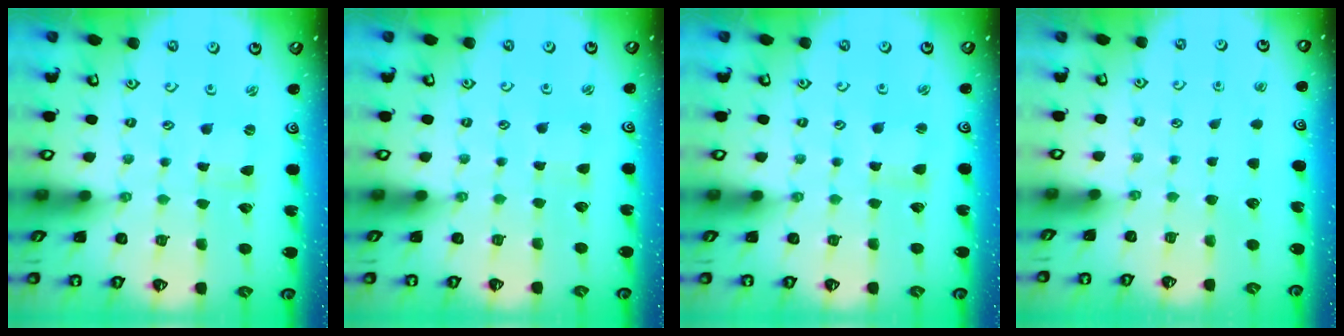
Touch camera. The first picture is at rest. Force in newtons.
{"total": 1.9, "press": 1.8, "slide": 0.3}
{"total": 1.7, "press": 1.7, "slide": 0.3}
{"total": 0.0}